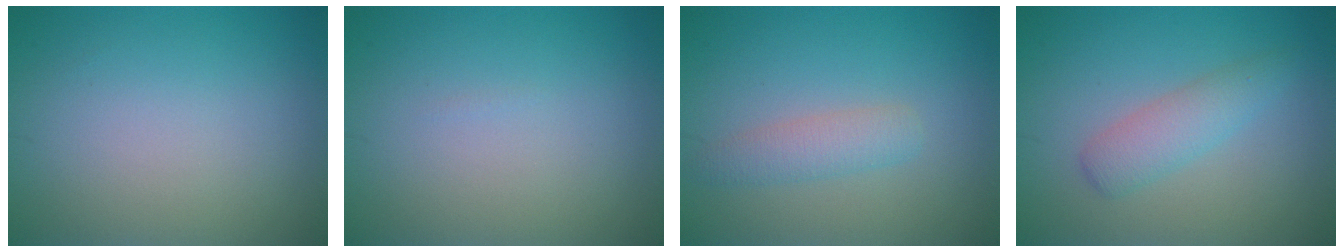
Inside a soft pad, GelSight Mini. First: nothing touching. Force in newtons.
{"total": 0.0}
{"total": 2.2, "press": 2.2, "slide": 0.1}
{"total": 2.6, "press": 2.6, "slide": 0.1}